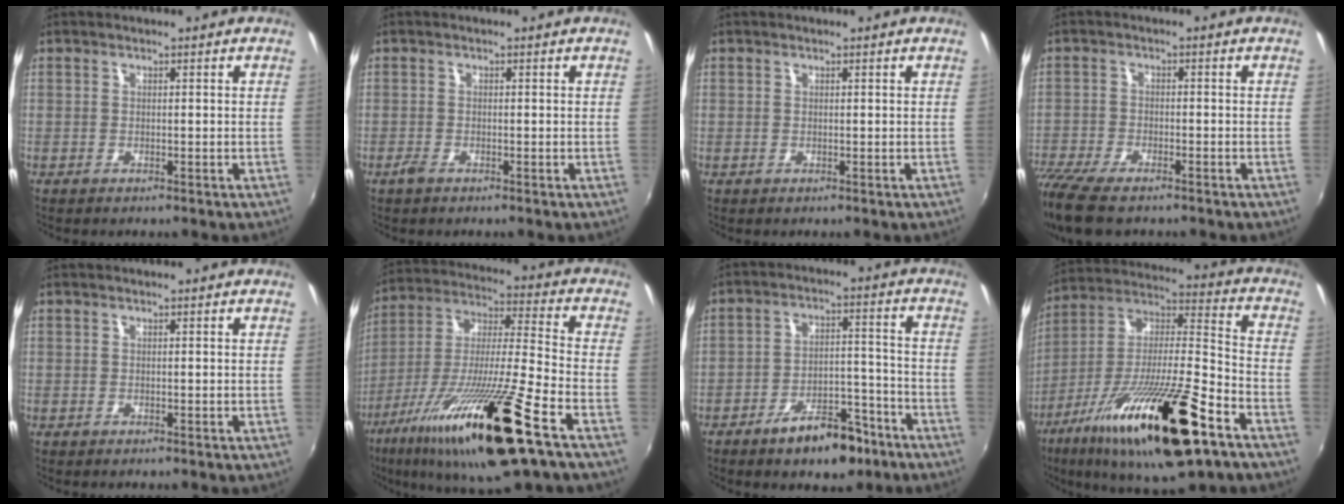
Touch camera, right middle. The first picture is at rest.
{"total": 1.4, "force": [-1.1, 0.5, 0.8], "torque": [-0.017, -0.004, -0.022]}
{"total": 0.5, "force": [-0.1, 0.5, -0.1], "torque": [0.001, 0.000, -0.003]}
{"total": 13.4, "force": [-10.2, 4.5, 7.4], "torque": [-0.182, -0.055, -0.184]}
{"total": 0.0}
{"total": 23.8, "force": [-13.0, 1.1, 19.9], "torque": [-0.372, -0.054, -0.235]}
{"total": 10.1, "force": [-7.1, 5.0, 5.2], "torque": [-0.085, 0.030, -0.097]}
{"total": 26.7, "force": [-14.6, 5.8, 21.5], "torque": [-0.376, -0.044, -0.250]}